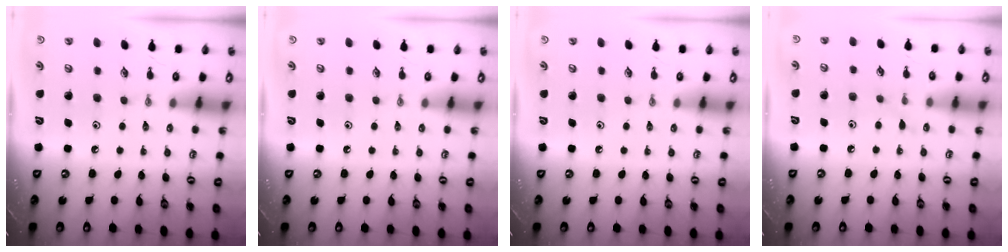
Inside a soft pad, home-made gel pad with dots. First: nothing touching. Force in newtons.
{"total": 0.0}
{"total": 0.0}
{"total": 5.7, "press": 5.7, "slide": 0.6}